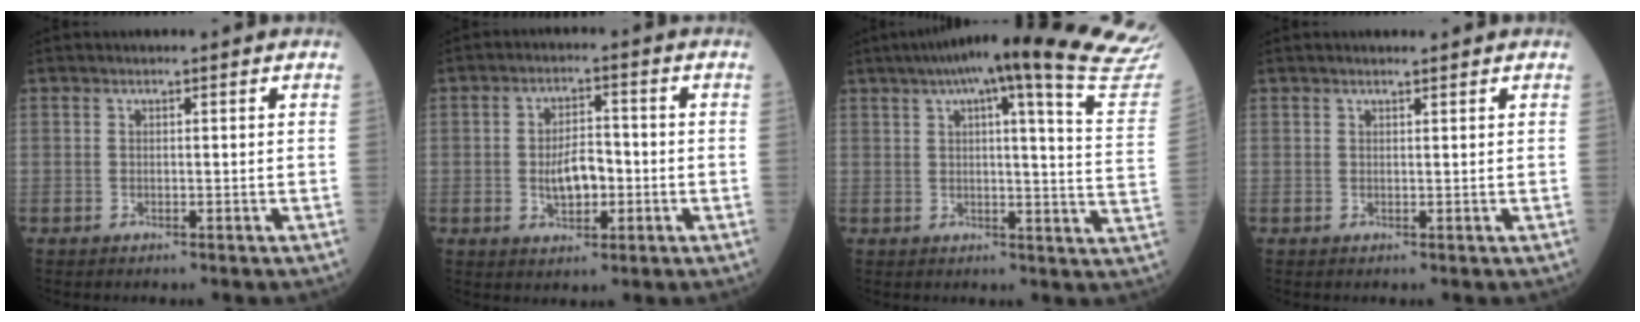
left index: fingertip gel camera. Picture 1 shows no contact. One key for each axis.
{"total": 5.9, "fx": -1.0, "fy": 3.1, "fz": 4.9, "tx": -0.091, "ty": 0.006, "tz": -0.012}
{"total": 27.5, "fx": 23.3, "fy": 1.2, "fz": 14.5, "tx": -0.200, "ty": -0.049, "tz": 0.267}
{"total": 1.6, "fx": 1.5, "fy": 0.3, "fz": 0.7, "tx": -0.014, "ty": 0.008, "tz": 0.024}